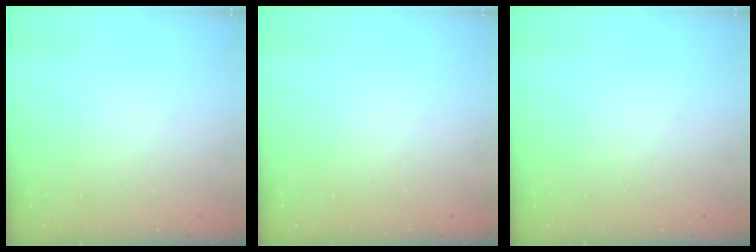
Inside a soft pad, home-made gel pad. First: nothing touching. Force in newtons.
{"total": 0.0}
{"total": 0.0}